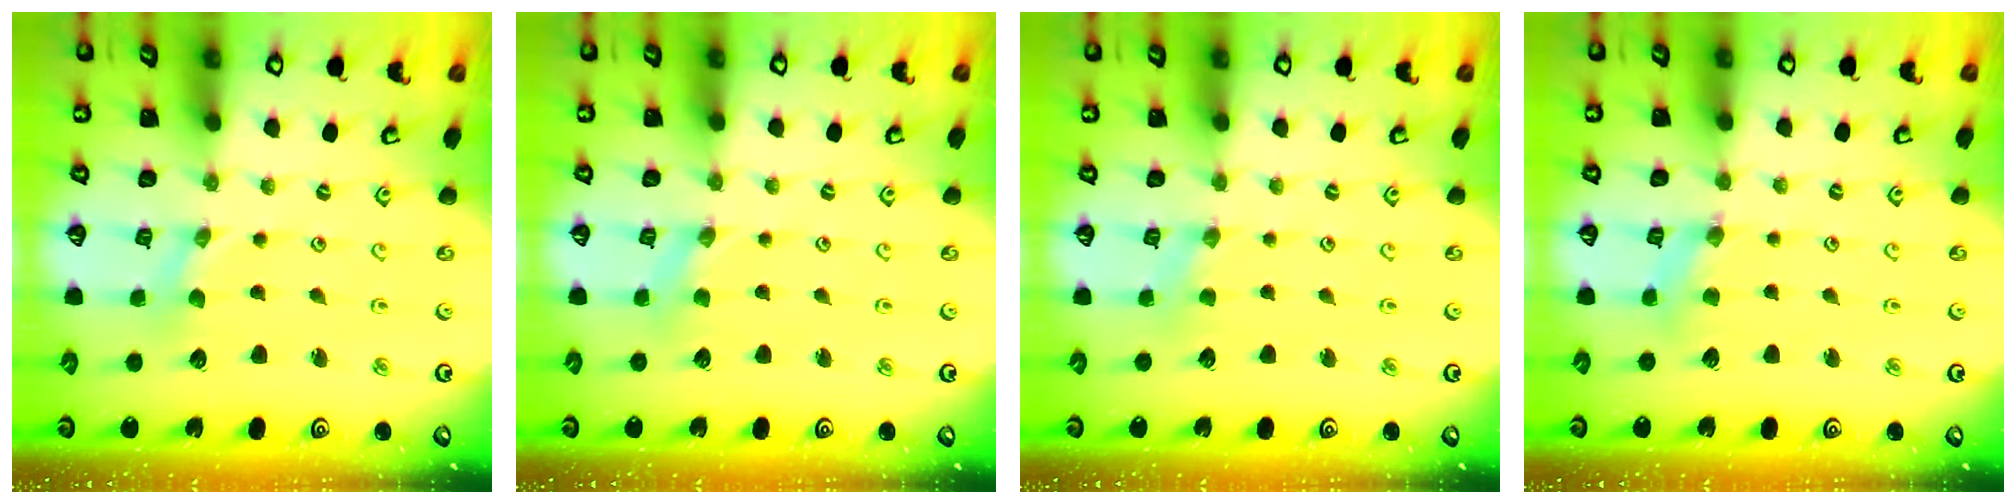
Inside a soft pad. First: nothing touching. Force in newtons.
{"total": 0.0}
{"total": 1.8, "press": 1.7, "slide": 0.4}
{"total": 1.6, "press": 1.6, "slide": 0.4}